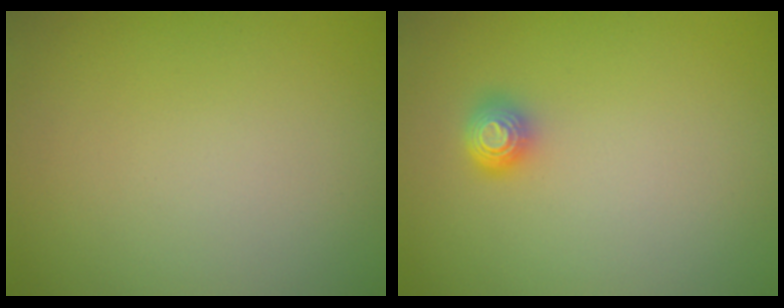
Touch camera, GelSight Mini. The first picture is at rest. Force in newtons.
{"total": 1.6, "press": 1.4, "slide": 0.6}